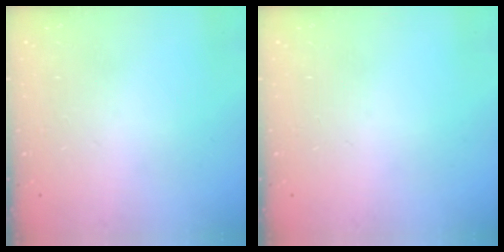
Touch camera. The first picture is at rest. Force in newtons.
{"total": 0.0}